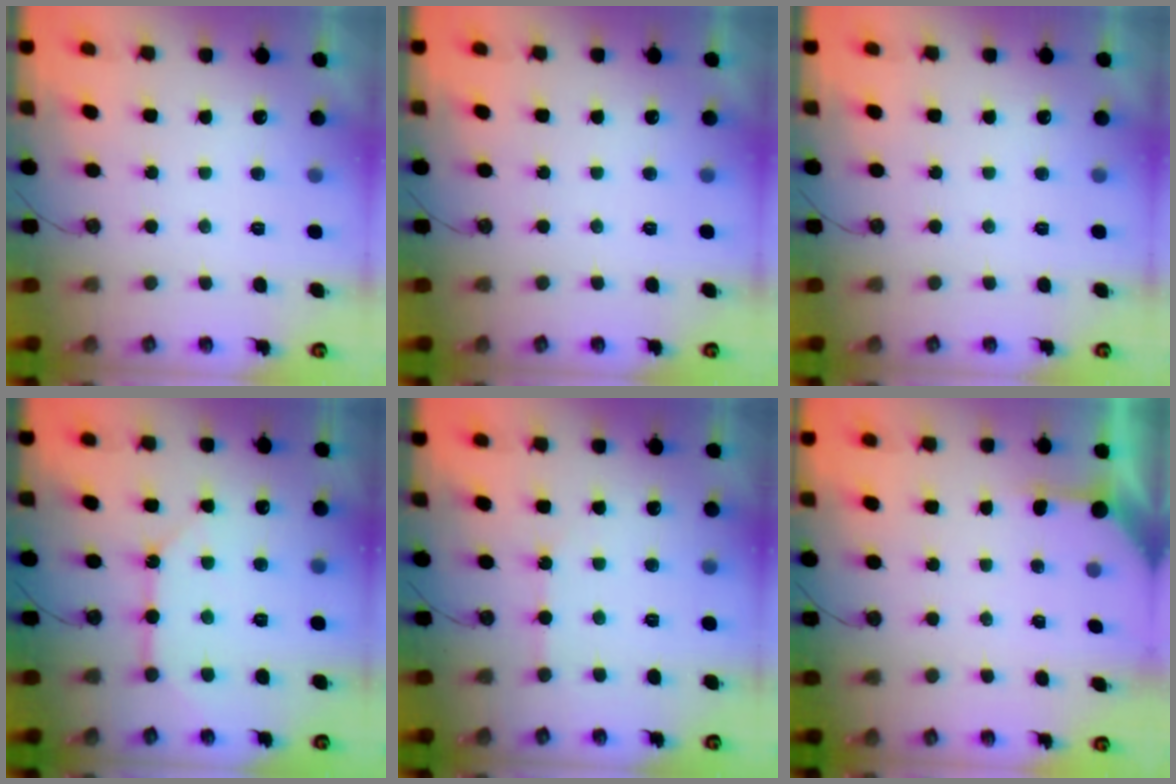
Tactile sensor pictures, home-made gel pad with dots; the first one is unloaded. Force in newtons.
{"total": 0.0}
{"total": 0.0}
{"total": 8.3, "press": 8.3, "slide": 0.6}
{"total": 2.5, "press": 2.5, "slide": 0.4}
{"total": 2.6, "press": 2.6, "slide": 0.4}